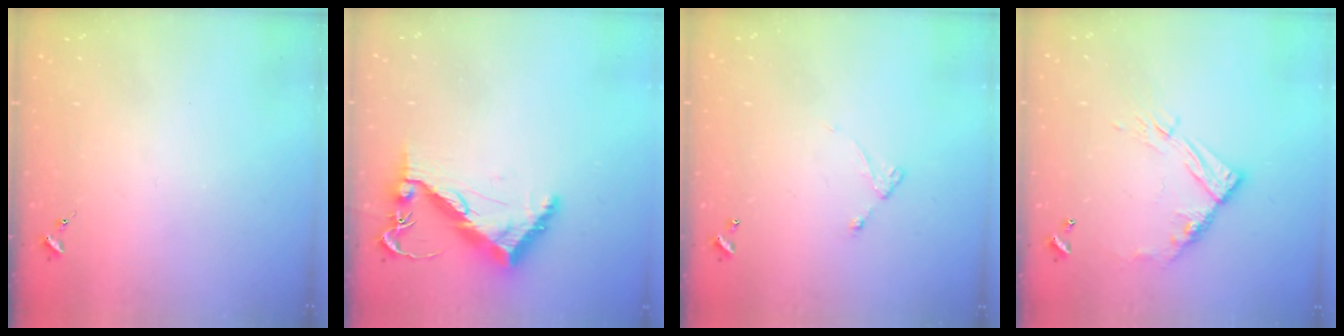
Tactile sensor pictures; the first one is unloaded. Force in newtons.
{"total": 9.7, "press": 9.6, "slide": 1.4}
{"total": 4.0, "press": 4.0, "slide": 0.3}
{"total": 11.8, "press": 11.7, "slide": 1.0}